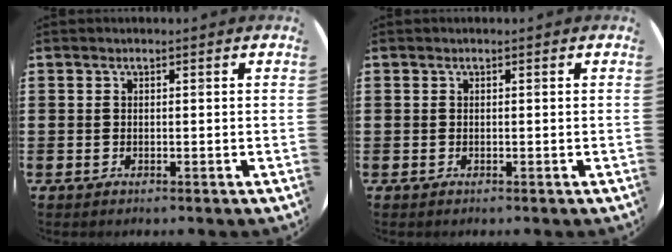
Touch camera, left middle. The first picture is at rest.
{"total": 0.0}